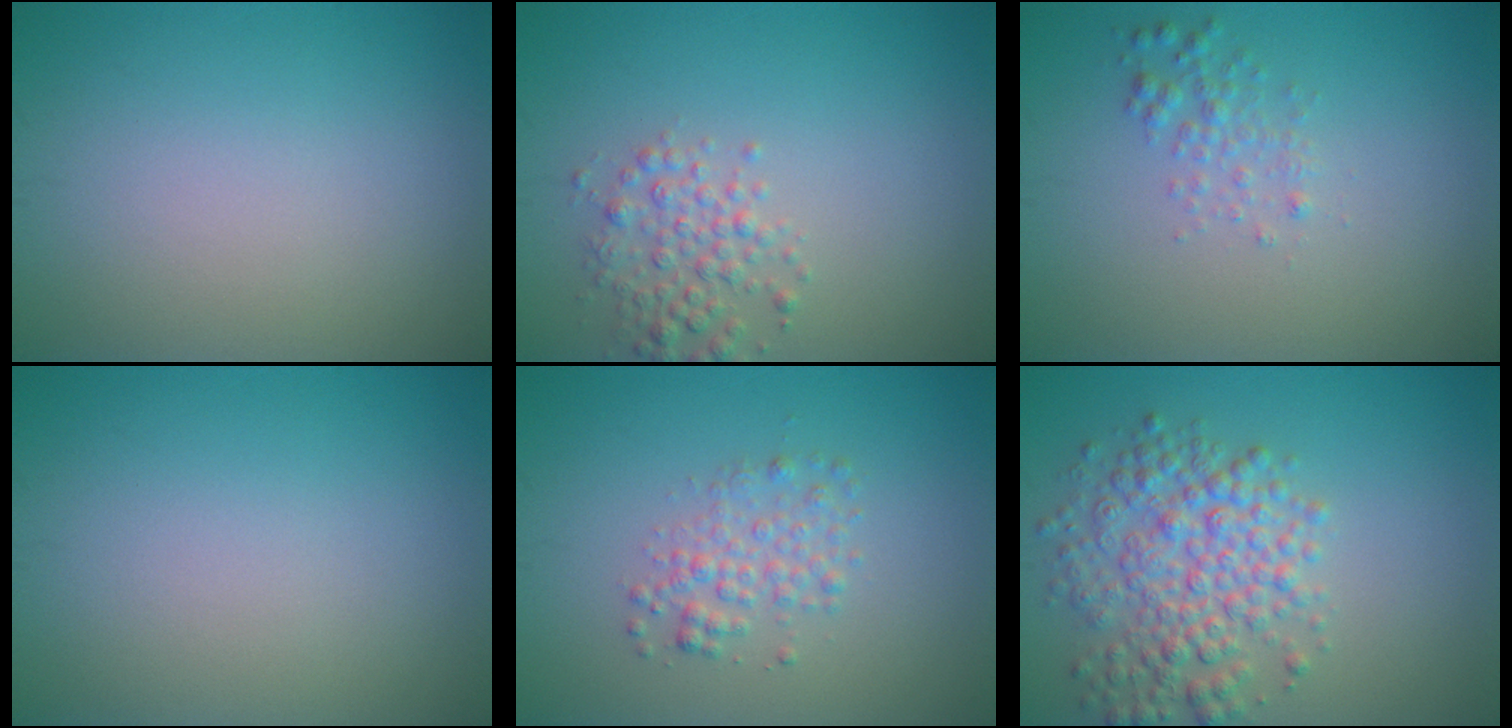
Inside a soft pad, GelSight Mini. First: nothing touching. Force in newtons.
{"total": 2.7, "press": 2.7, "slide": 0.1}
{"total": 1.5, "press": 1.5, "slide": 0.1}
{"total": 0.0}
{"total": 2.3, "press": 2.3, "slide": 0.1}
{"total": 5.5, "press": 5.5, "slide": 0.2}